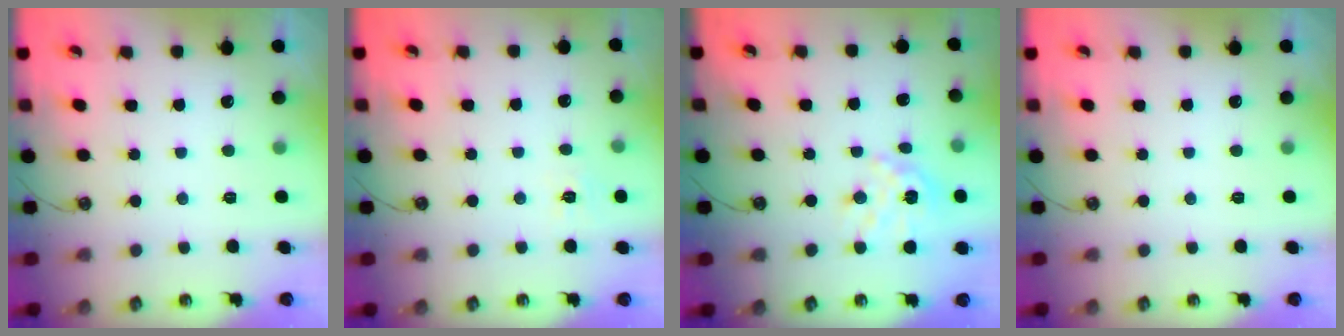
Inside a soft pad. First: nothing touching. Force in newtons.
{"total": 6.3, "press": 6.3, "slide": 0.6}
{"total": 12.1, "press": 12.0, "slide": 1.1}
{"total": 0.0}